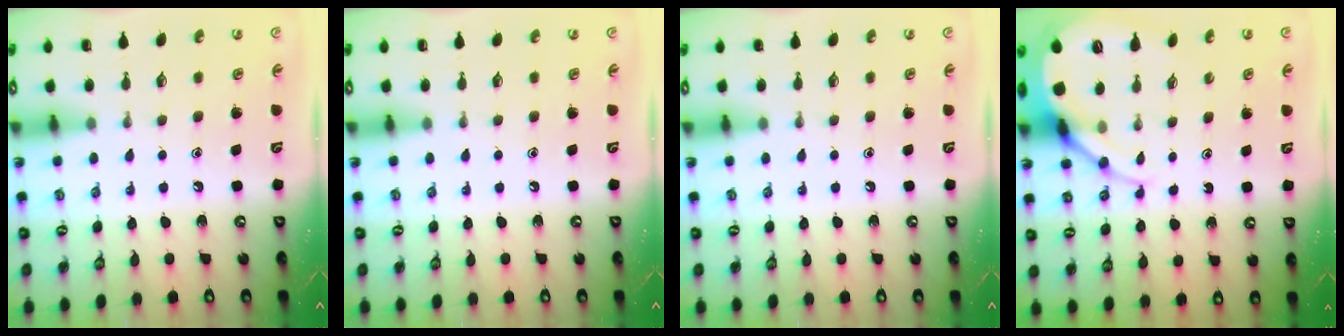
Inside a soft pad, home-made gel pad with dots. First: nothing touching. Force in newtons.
{"total": 0.0}
{"total": 0.0}
{"total": 9.9, "press": 9.8, "slide": 1.2}